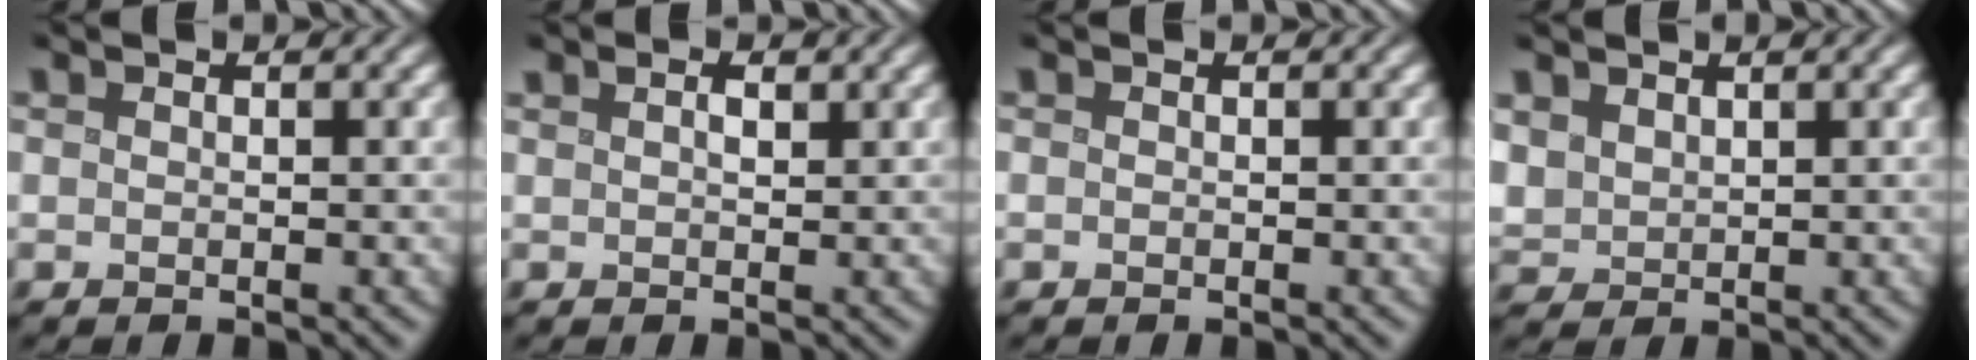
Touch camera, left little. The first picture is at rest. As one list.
[{"total": 1.3, "force": [0.7, 0.6, 0.9], "torque": [-0.017, 0.002, 0.014]}, {"total": 0.0}, {"total": 2.1, "force": [1.4, 1.4, 0.7], "torque": [-0.022, 0.000, 0.033]}]